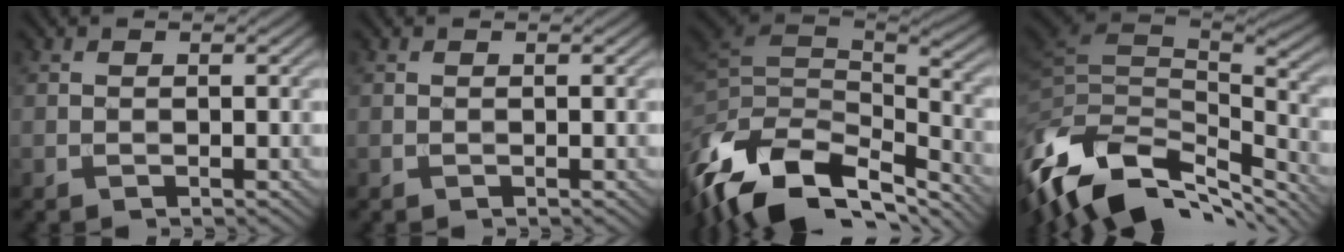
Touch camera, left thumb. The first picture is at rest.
{"total": 0.0}
{"total": 15.2, "force": [-7.7, 7.9, 10.4], "torque": [-0.270, -0.035, -0.119]}
{"total": 15.5, "force": [-6.8, 7.8, 11.6], "torque": [-0.278, -0.017, -0.102]}